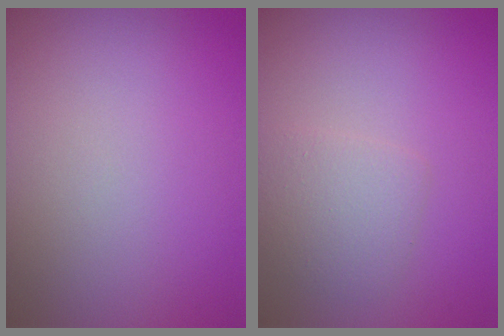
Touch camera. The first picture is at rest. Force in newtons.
{"total": 2.3, "press": 2.3, "slide": 0.0}